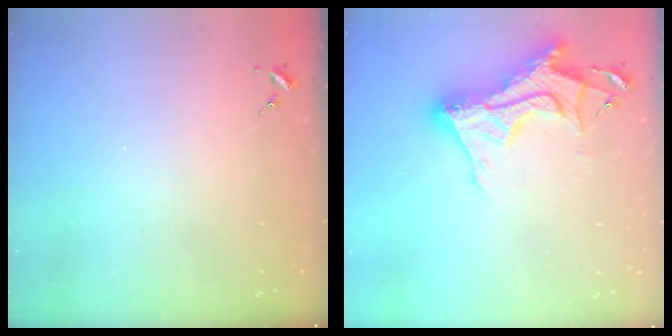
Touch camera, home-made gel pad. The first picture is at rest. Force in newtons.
{"total": 16.3, "press": 16.2, "slide": 1.3}